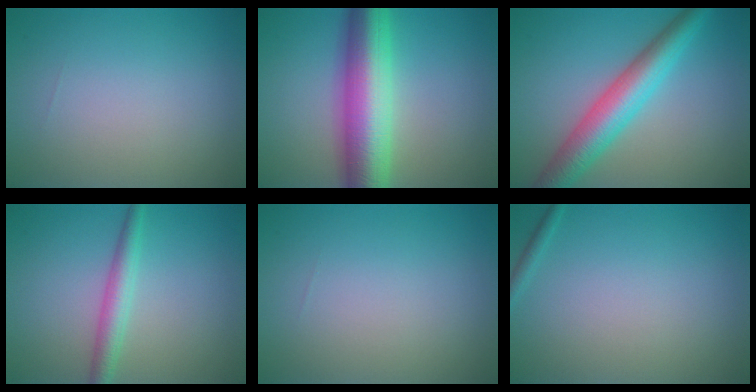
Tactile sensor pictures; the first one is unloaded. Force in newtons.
{"total": 10.1, "press": 10.0, "slide": 0.2}
{"total": 6.4, "press": 6.4, "slide": 0.1}
{"total": 2.7, "press": 2.7, "slide": 0.0}
{"total": 0.0}
{"total": 0.8, "press": 0.8, "slide": 0.0}